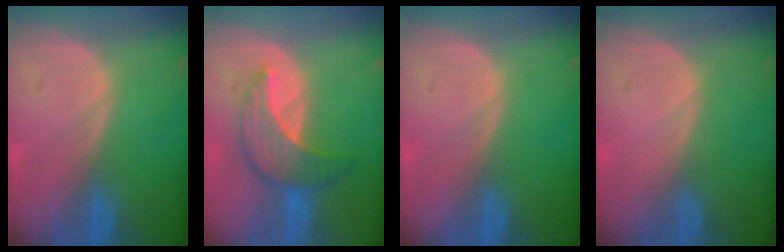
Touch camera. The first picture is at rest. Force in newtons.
{"total": 7.0, "press": 7.0, "slide": 0.4}
{"total": 0.0}
{"total": 0.0}